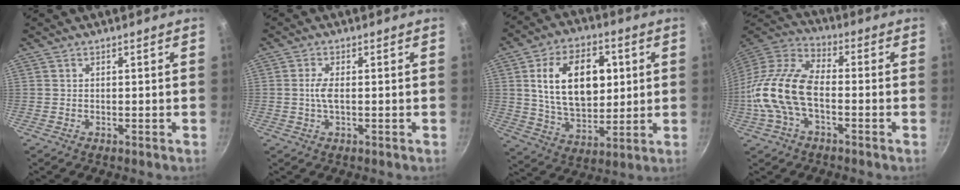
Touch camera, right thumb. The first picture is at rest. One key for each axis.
{"total": 2.9, "fx": -0.1, "fy": 1.0, "fz": 2.7, "tx": -0.068, "ty": 0.002, "tz": -0.004}
{"total": 18.7, "fx": 3.8, "fy": 11.8, "fz": 14.0, "tx": -0.205, "ty": -0.006, "tz": 0.069}
{"total": 16.7, "fx": -3.3, "fy": 9.0, "fz": 13.6, "tx": -0.259, "ty": 0.038, "tz": -0.078}